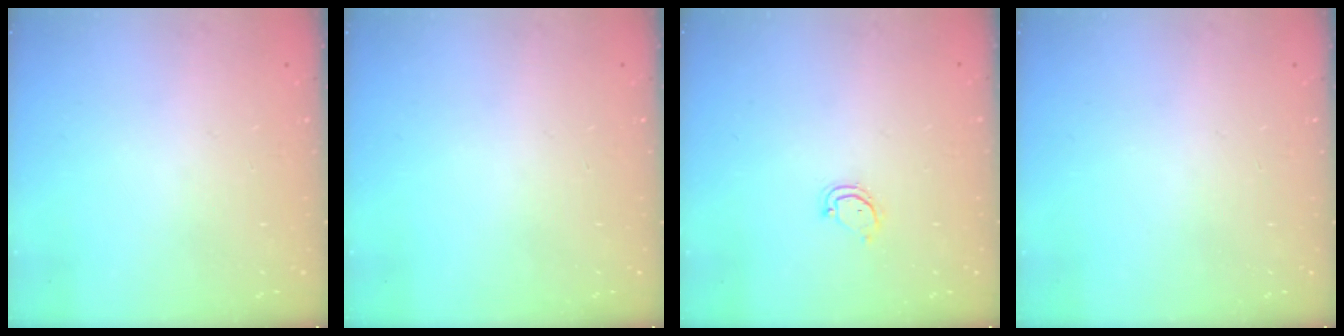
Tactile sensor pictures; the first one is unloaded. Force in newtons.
{"total": 0.0}
{"total": 3.6, "press": 3.6, "slide": 0.2}
{"total": 0.0}